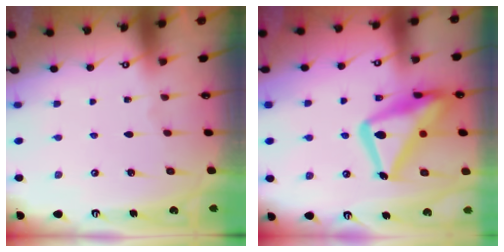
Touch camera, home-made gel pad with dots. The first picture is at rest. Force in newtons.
{"total": 22.0, "press": 21.9, "slide": 1.9}